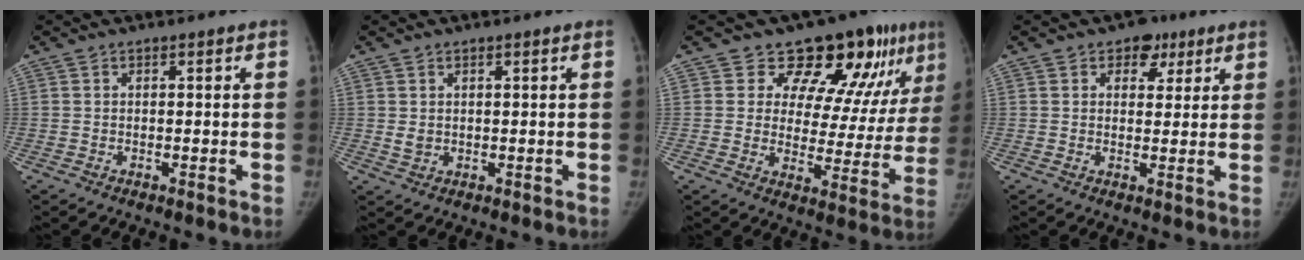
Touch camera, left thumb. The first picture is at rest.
{"total": 1.6, "force": [0.2, 1.3, 0.9], "torque": [-0.009, -0.003, 0.009]}
{"total": 15.8, "force": [9.9, 7.8, 9.5], "torque": [-0.063, -0.055, 0.124]}
{"total": 5.0, "force": [2.6, 3.8, 1.9], "torque": [0.012, -0.006, 0.031]}